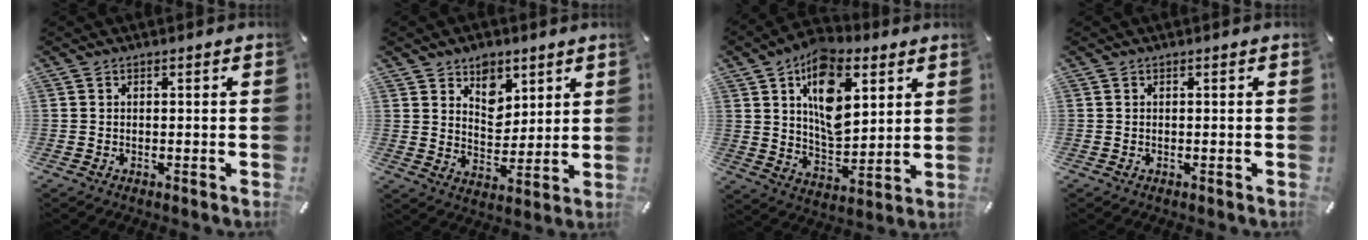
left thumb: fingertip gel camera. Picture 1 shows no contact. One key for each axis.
{"total": 8.1, "fx": 5.0, "fy": 6.1, "fz": 2.1, "tx": -0.020, "ty": -0.030, "tz": 0.090}
{"total": 15.8, "fx": 6.7, "fy": 9.6, "fz": 10.6, "tx": -0.176, "ty": -0.018, "tz": 0.121}
{"total": 0.0}